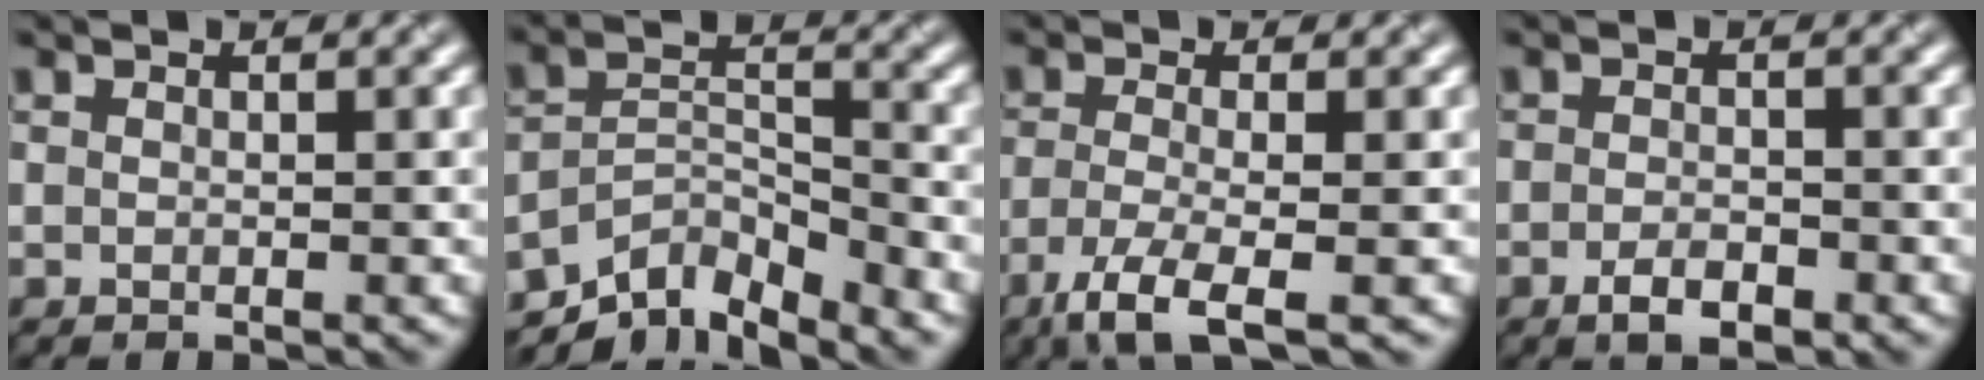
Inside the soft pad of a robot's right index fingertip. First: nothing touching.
{"total": 6.4, "force": [-5.2, 2.4, 2.9], "torque": [-0.043, -0.006, -0.099]}
{"total": 4.5, "force": [-2.4, 1.0, 3.7], "torque": [-0.073, -0.009, -0.058]}
{"total": 2.4, "force": [-1.2, 1.1, 1.8], "torque": [-0.033, -0.001, -0.024]}